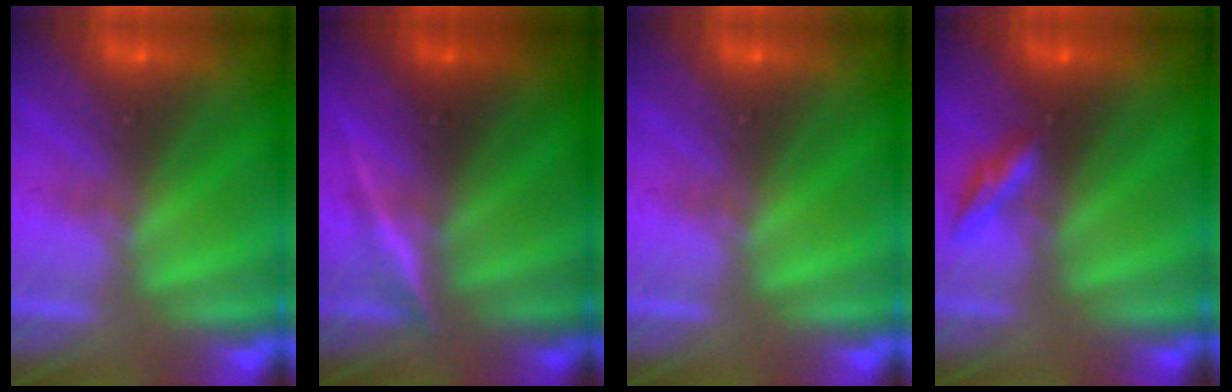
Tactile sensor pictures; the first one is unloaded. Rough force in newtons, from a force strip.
{"total": 3.3}
{"total": 0.0}
{"total": 2.3}